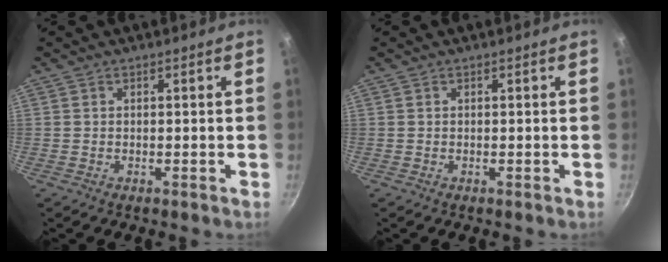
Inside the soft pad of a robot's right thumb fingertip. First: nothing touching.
{"total": 0.0}